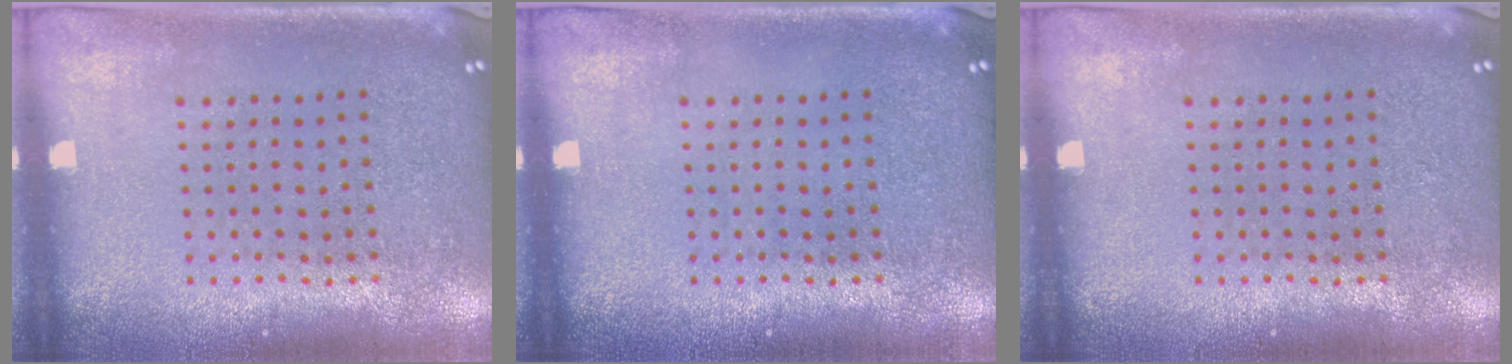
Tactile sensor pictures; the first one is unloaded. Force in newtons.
{"total": 0.0}
{"total": 0.0}